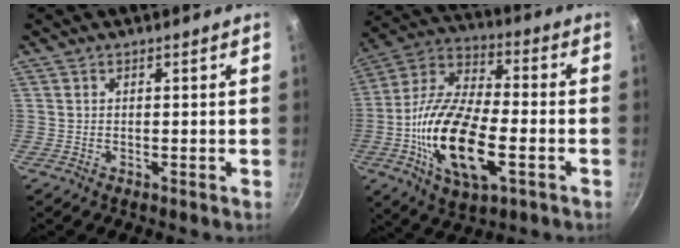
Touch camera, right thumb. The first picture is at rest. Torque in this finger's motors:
{"motor_torque": [0.08, 1.18, 1.83, -0.93, 0.30]}